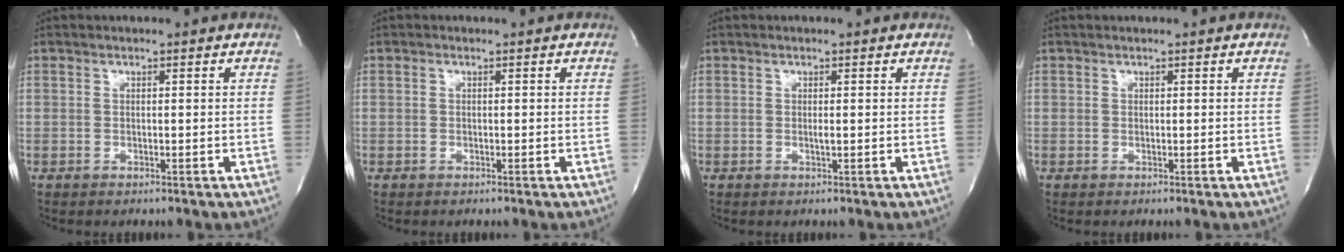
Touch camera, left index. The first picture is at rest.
{"total": 0.0}
{"total": 0.6, "force": [-0.3, 0.1, 0.5], "torque": [-0.015, -0.005, -0.007]}
{"total": 0.0}